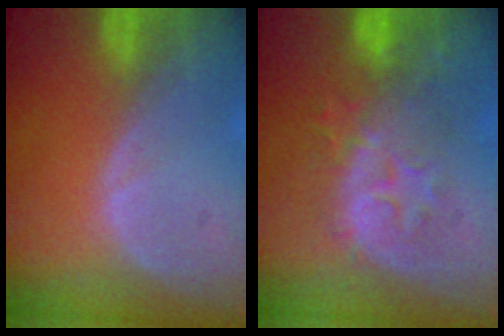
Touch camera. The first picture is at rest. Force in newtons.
{"total": 8.4, "press": 8.3, "slide": 1.3}